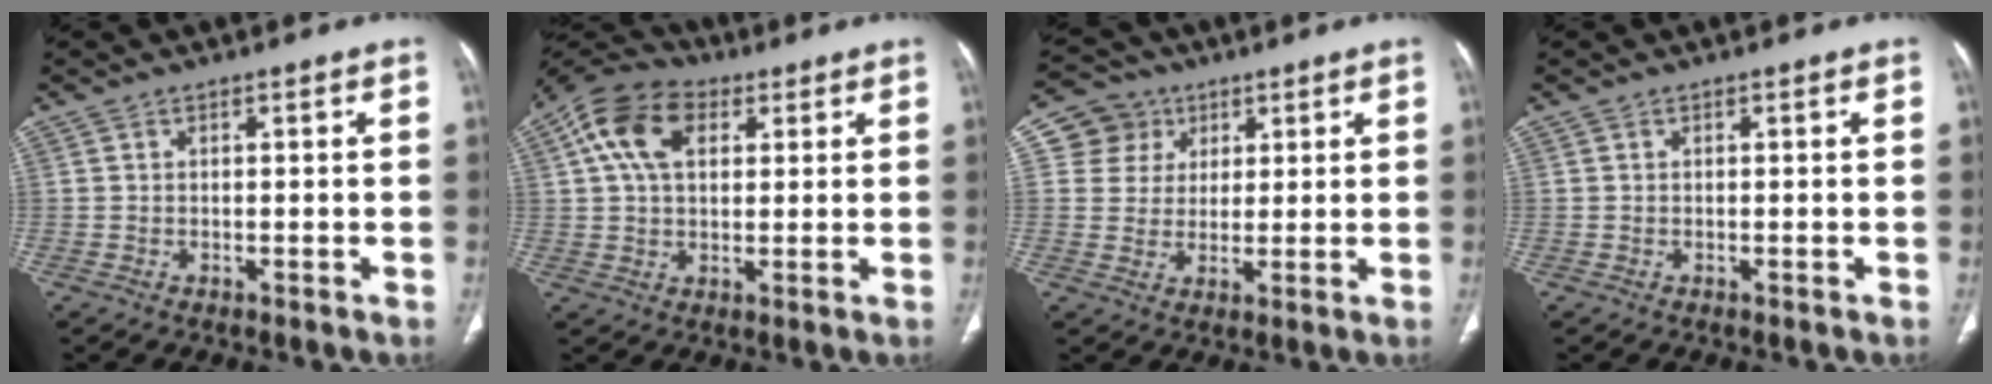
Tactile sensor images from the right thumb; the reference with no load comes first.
{"total": 12.4, "force": [4.3, 7.8, 8.7], "torque": [-0.159, 0.019, 0.069]}
{"total": 7.5, "force": [2.9, 6.9, 0.9], "torque": [0.019, -0.006, 0.049]}
{"total": 0.0}